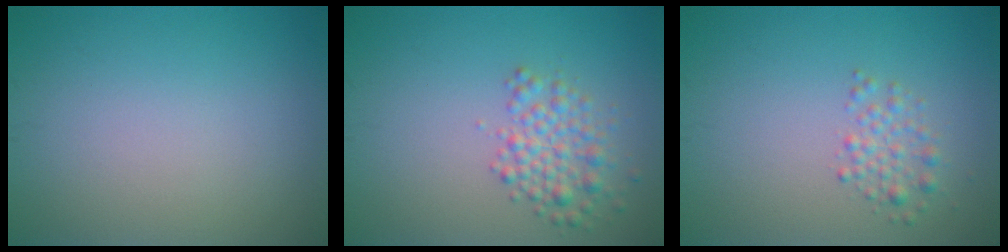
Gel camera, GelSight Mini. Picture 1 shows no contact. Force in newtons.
{"total": 2.9, "press": 2.9, "slide": 0.1}
{"total": 1.7, "press": 1.7, "slide": 0.1}